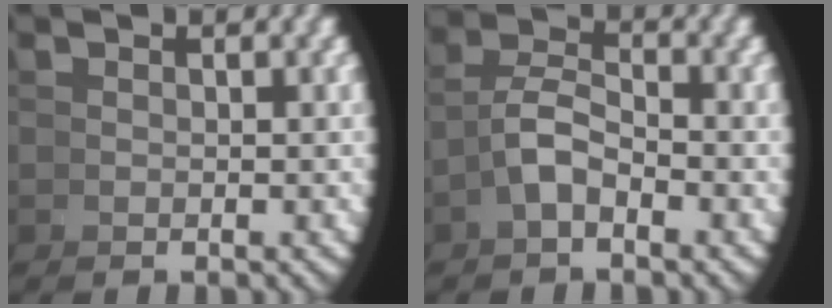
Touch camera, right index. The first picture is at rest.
{"total": 3.4, "force": [-0.9, 2.2, 2.4], "torque": [-0.045, -0.007, -0.017]}